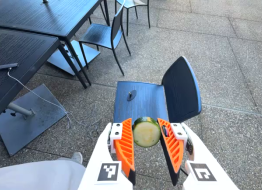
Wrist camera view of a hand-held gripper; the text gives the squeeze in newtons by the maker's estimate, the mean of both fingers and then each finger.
{"total": 10.5, "left": 9.9, "right": 11.2}